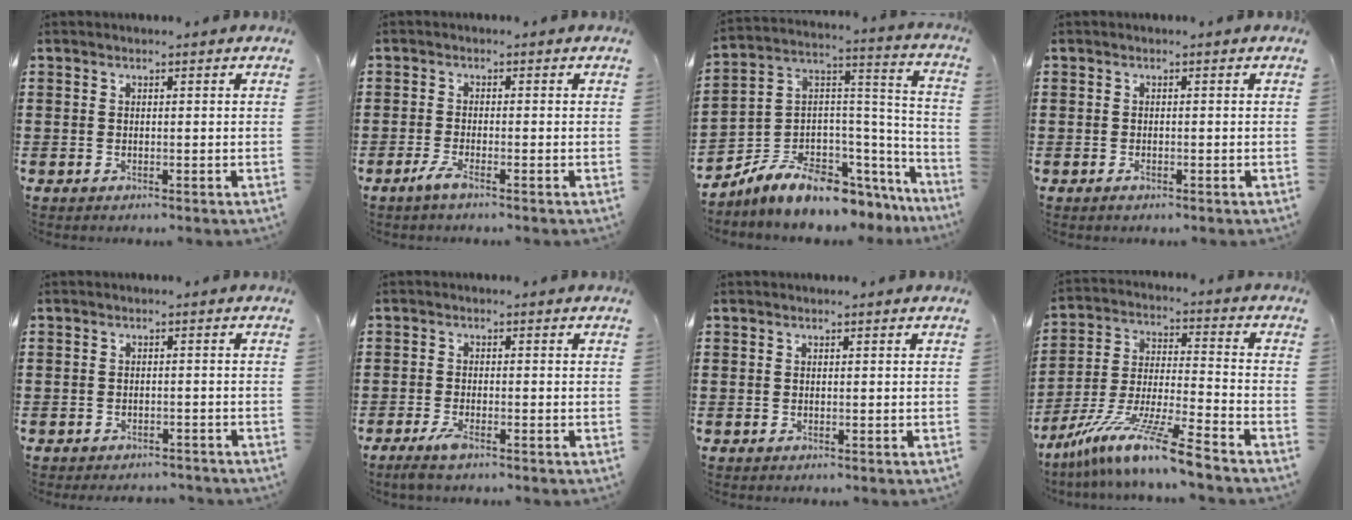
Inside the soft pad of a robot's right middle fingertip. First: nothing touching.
{"total": 2.3, "force": [-1.3, 0.2, 1.9], "torque": [-0.047, -0.009, -0.027]}
{"total": 8.7, "force": [-7.4, 3.0, 3.2], "torque": [-0.080, 0.000, -0.148]}
{"total": 0.7, "force": [-0.4, 0.3, 0.4], "torque": [-0.010, -0.005, -0.007]}
{"total": 1.7, "force": [-1.7, 0.2, -0.2], "torque": [-0.003, 0.000, -0.039]}
{"total": 2.6, "force": [-1.6, 0.5, 1.9], "torque": [-0.045, -0.004, -0.035]}
{"total": 0.0}
{"total": 12.2, "force": [-9.8, -0.1, 7.3], "torque": [-0.142, 0.007, -0.190]}